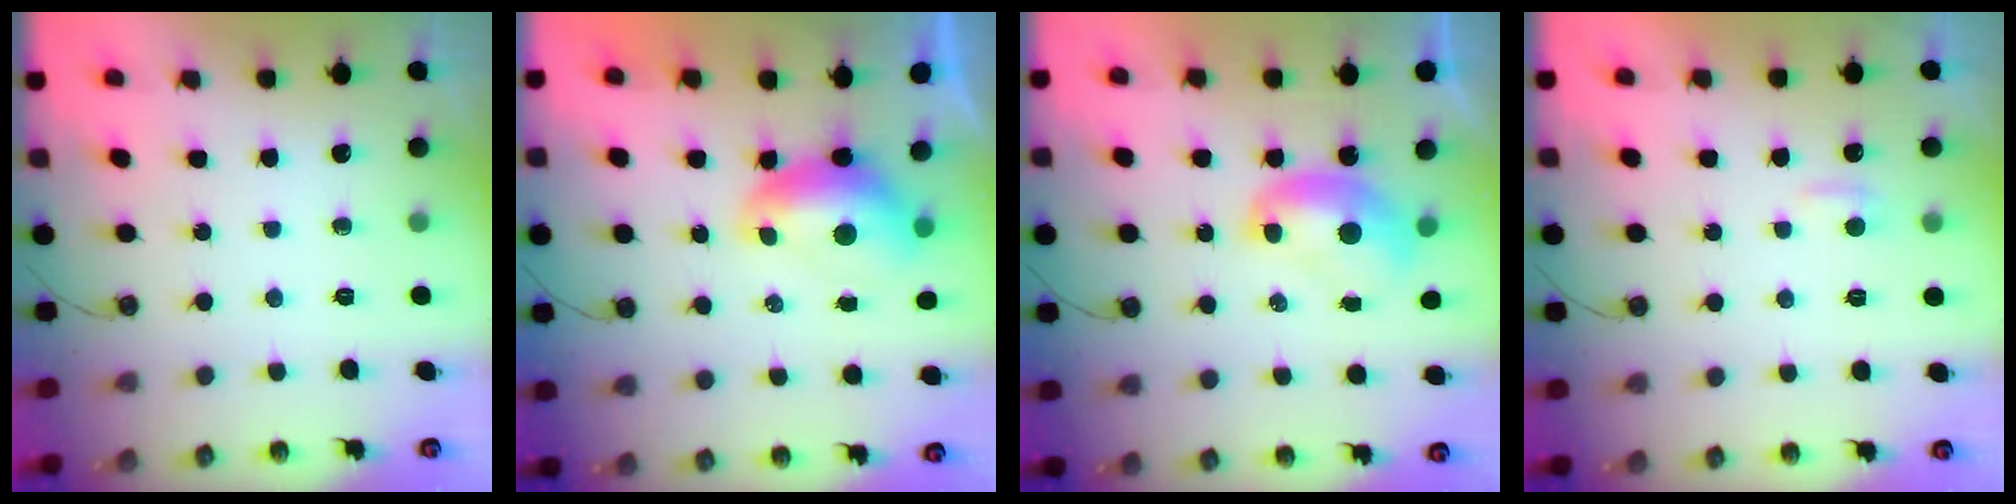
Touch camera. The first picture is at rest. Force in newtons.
{"total": 1.2, "press": 1.1, "slide": 0.4}
{"total": 1.8, "press": 1.8, "slide": 0.2}
{"total": 2.5, "press": 2.5, "slide": 0.3}